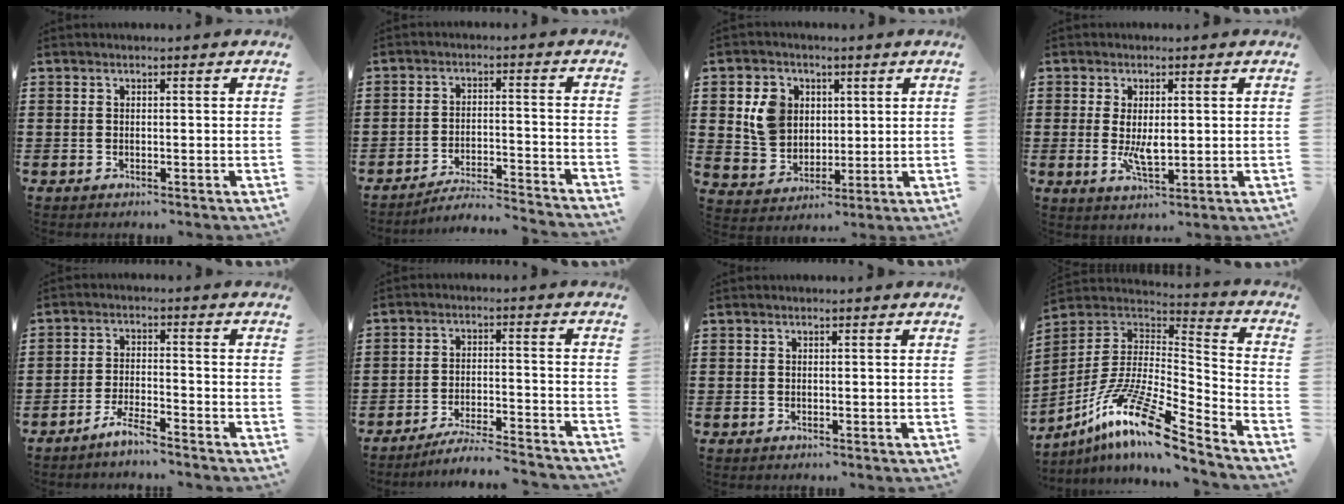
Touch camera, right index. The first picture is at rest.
{"total": 4.6, "force": [-4.5, -0.3, 1.0], "torque": [-0.029, -0.008, -0.094]}
{"total": 7.4, "force": [1.9, 6.4, 3.1], "torque": [-0.083, 0.016, 0.034]}
{"total": 4.3, "force": [0.1, 1.8, 3.9], "torque": [-0.080, -0.001, 0.001]}
{"total": 3.9, "force": [-3.7, -0.1, 1.3], "torque": [-0.040, -0.002, -0.077]}
{"total": 5.4, "force": [-5.2, -0.3, 1.5], "torque": [-0.034, -0.011, -0.104]}
{"total": 0.0}
{"total": 14.4, "force": [-9.5, 2.7, 10.4], "torque": [-0.208, 0.005, -0.182]}